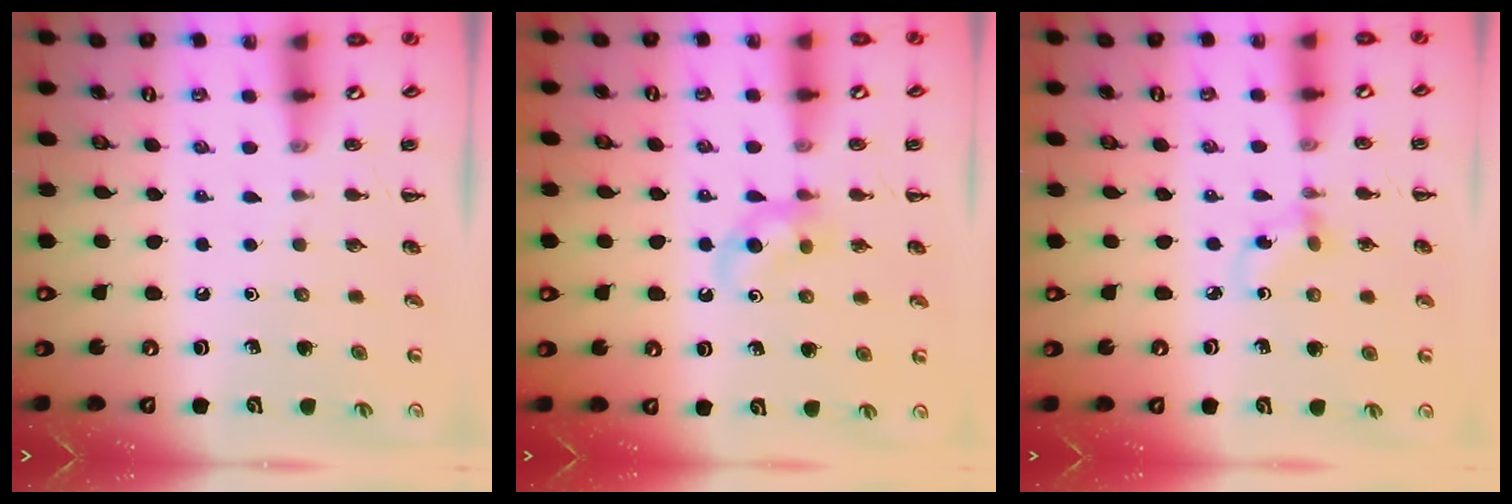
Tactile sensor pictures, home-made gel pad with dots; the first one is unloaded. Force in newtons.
{"total": 6.6, "press": 6.4, "slide": 1.6}
{"total": 2.9, "press": 2.7, "slide": 1.2}